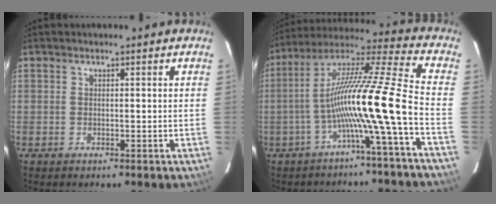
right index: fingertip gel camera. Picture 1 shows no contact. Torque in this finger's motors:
{"motor_torque": [1.62, -0.52, 1.05, 0.21]}